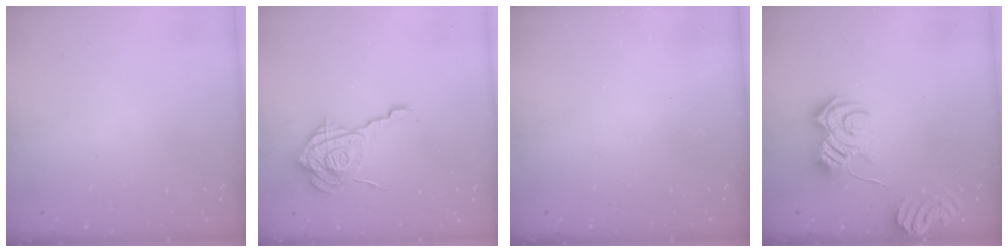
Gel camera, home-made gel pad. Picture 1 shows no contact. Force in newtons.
{"total": 18.2, "press": 18.1, "slide": 2.0}
{"total": 2.4, "press": 2.3, "slide": 0.8}
{"total": 11.9, "press": 11.9, "slide": 0.7}